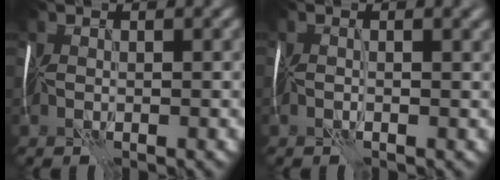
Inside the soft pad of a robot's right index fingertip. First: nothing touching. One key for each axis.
{"total": 1.2, "fx": 0.4, "fy": 0.6, "fz": 0.9, "tx": -0.004, "ty": 0.012, "tz": -0.012}